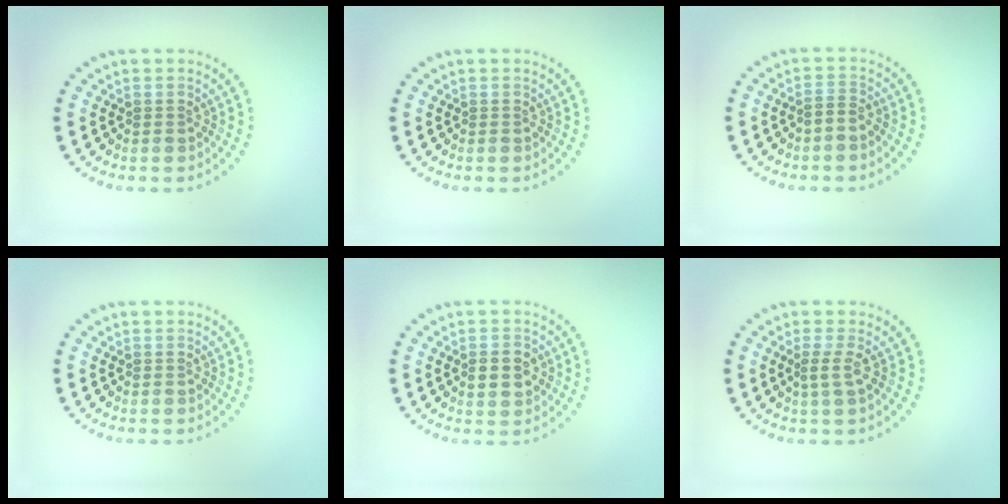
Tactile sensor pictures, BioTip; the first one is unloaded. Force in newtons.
{"total": 0.0}
{"total": 1.2, "press": 1.0, "slide": 0.7}
{"total": 0.0}
{"total": 2.5, "press": 2.5, "slide": 0.1}
{"total": 1.5, "press": 1.1, "slide": 1.0}